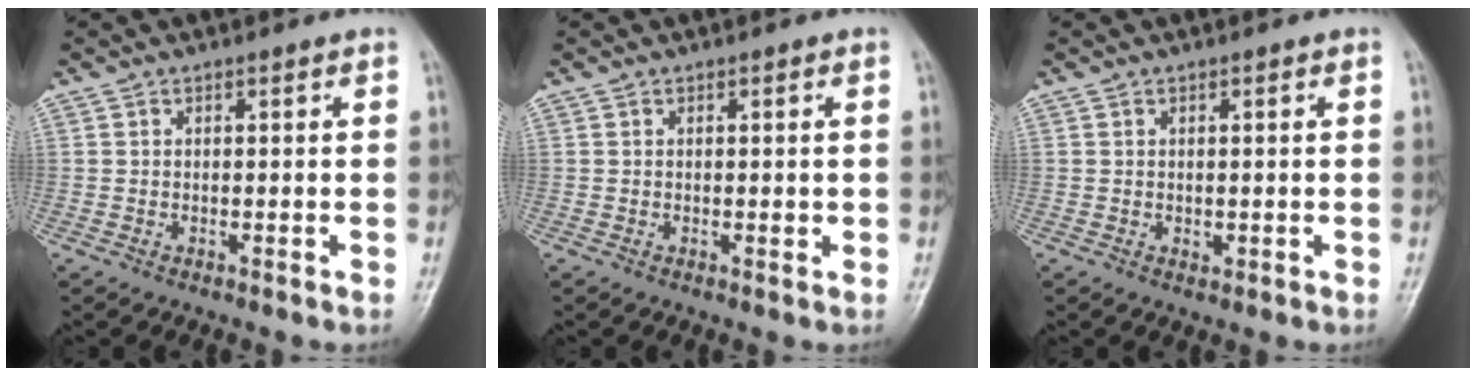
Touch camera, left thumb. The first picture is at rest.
{"total": 0.9, "force": [-0.1, 0.5, 0.7], "torque": [-0.001, 0.000, -0.002]}
{"total": 0.9, "force": [-0.1, 0.7, 0.5], "torque": [-0.003, -0.001, 0.001]}